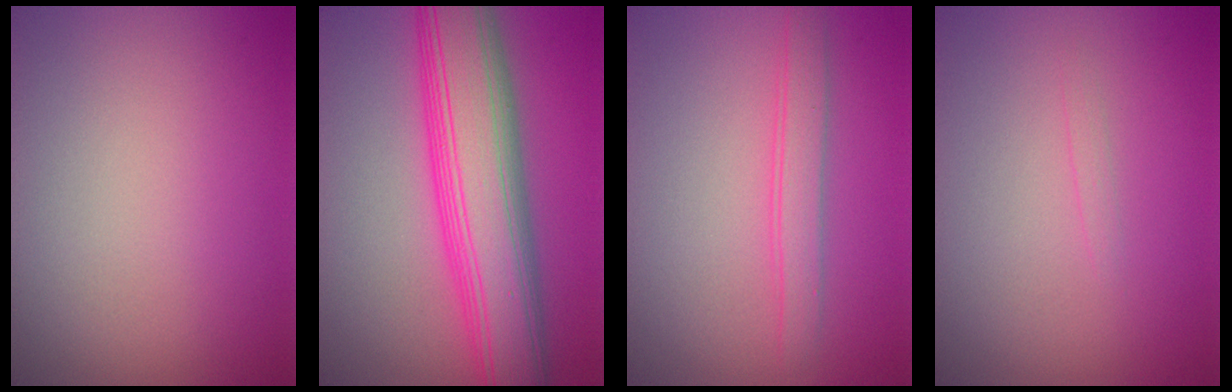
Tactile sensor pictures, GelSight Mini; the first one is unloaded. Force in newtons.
{"total": 10.6, "press": 10.6, "slide": 0.3}
{"total": 2.2, "press": 2.2, "slide": 0.1}
{"total": 0.5, "press": 0.5, "slide": 0.1}